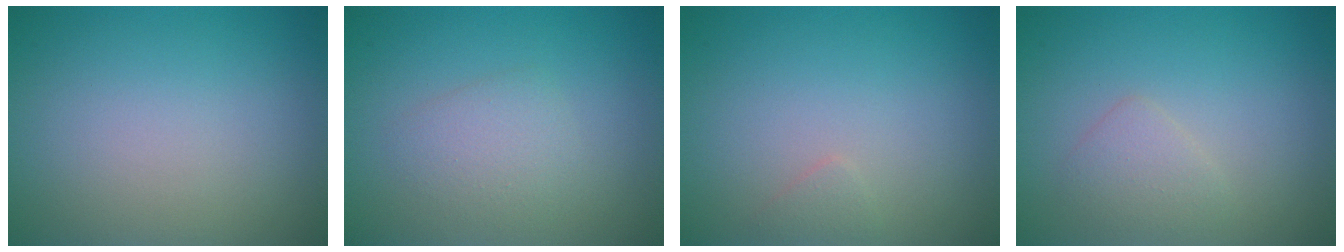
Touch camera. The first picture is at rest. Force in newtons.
{"total": 2.1, "press": 2.1, "slide": 0.2}
{"total": 0.7, "press": 0.7, "slide": 0.0}
{"total": 1.6, "press": 1.6, "slide": 0.0}